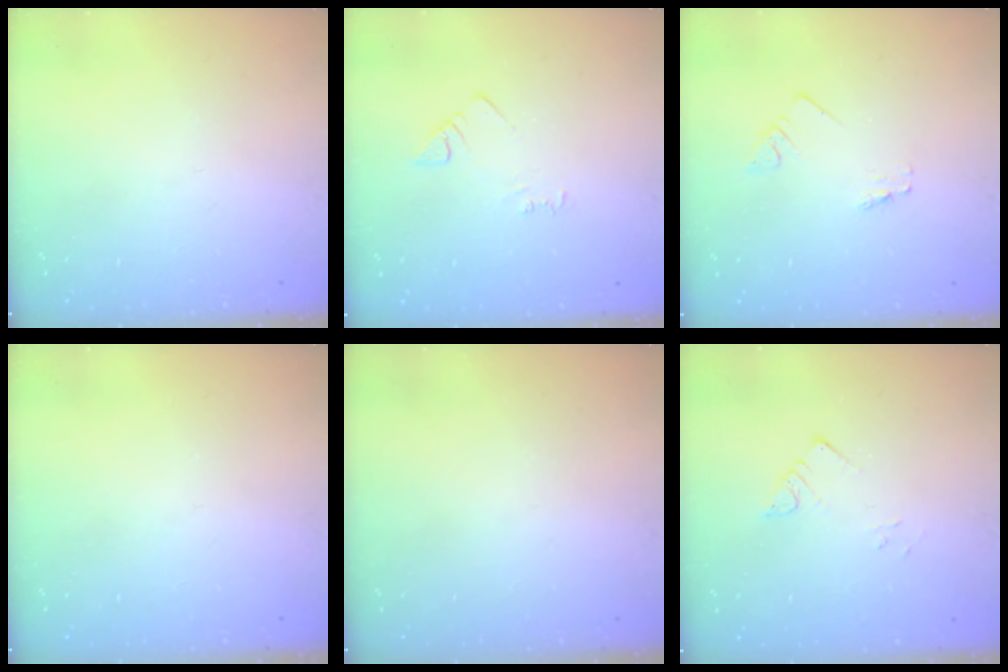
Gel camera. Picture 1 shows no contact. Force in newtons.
{"total": 4.2, "press": 4.1, "slide": 0.6}
{"total": 0.0}
{"total": 0.0}
{"total": 0.0}
{"total": 2.9, "press": 2.9, "slide": 0.4}